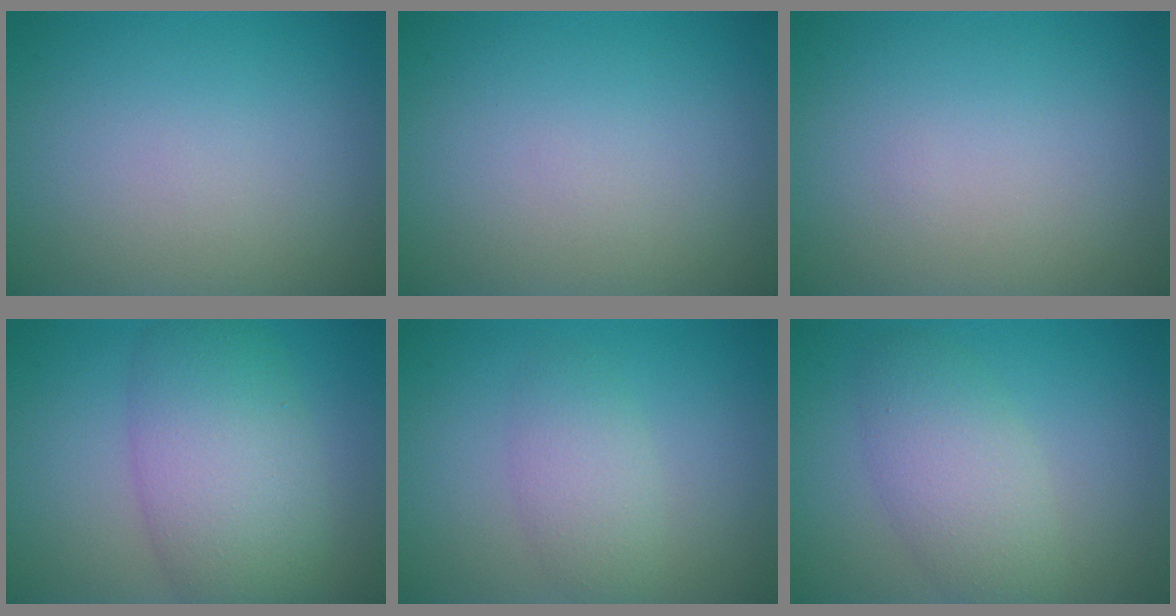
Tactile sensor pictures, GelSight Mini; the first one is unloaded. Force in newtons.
{"total": 0.0}
{"total": 0.0}
{"total": 7.5, "press": 7.5, "slide": 0.2}
{"total": 2.7, "press": 2.7, "slide": 0.1}
{"total": 4.4, "press": 4.4, "slide": 0.2}